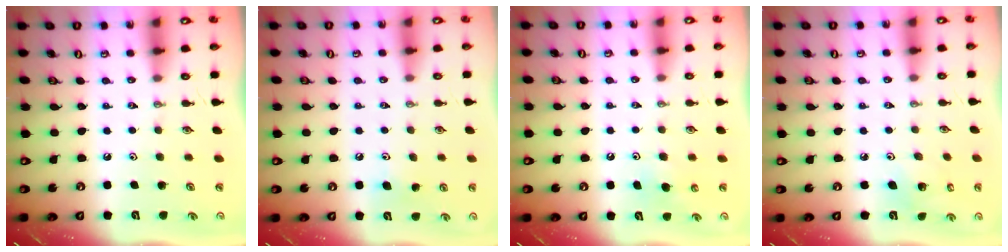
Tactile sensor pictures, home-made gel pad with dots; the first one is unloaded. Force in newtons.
{"total": 5.8, "press": 5.6, "slide": 1.5}
{"total": 6.2, "press": 6.2, "slide": 0.5}
{"total": 5.2, "press": 4.7, "slide": 2.2}